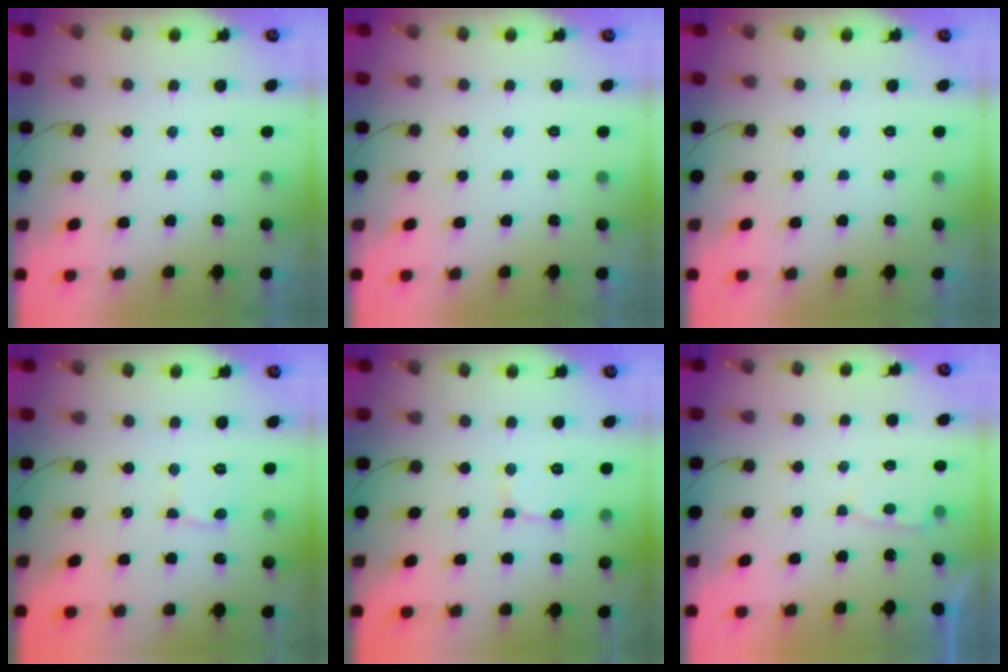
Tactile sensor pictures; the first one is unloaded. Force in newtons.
{"total": 0.0}
{"total": 0.0}
{"total": 2.7, "press": 2.7, "slide": 0.2}
{"total": 2.4, "press": 2.4, "slide": 0.2}
{"total": 3.5, "press": 3.5, "slide": 0.3}